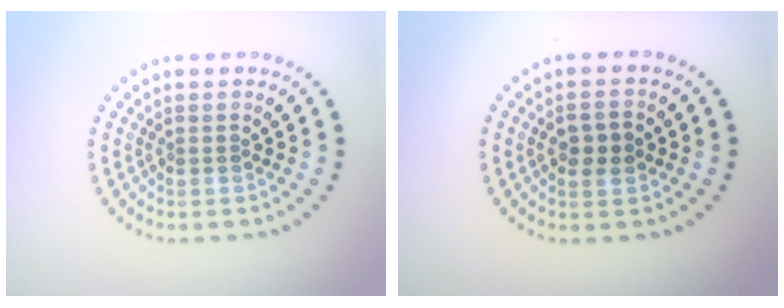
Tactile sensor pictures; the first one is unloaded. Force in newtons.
{"total": 2.3, "press": 2.3, "slide": 0.1}